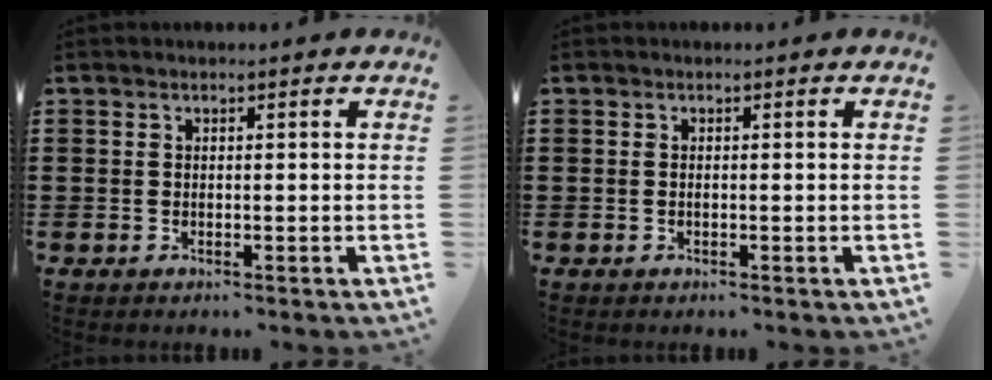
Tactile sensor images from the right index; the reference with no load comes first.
{"total": 0.0}